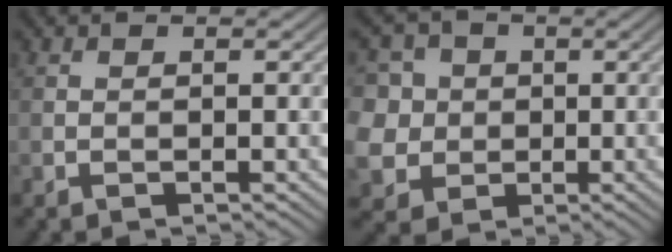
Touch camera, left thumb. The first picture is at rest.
{"total": 9.1, "force": [2.2, 8.1, 3.5], "torque": [-0.118, 0.014, 0.030]}